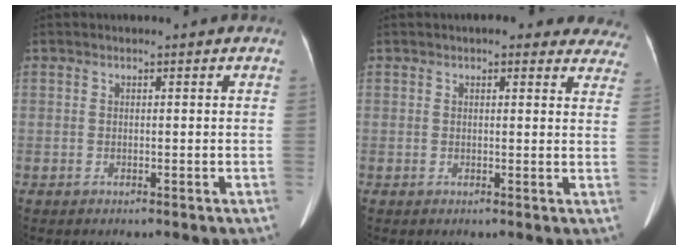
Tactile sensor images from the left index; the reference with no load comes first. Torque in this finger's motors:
{"motor_torque": [0.11, -0.15, 0.01, 0.01]}